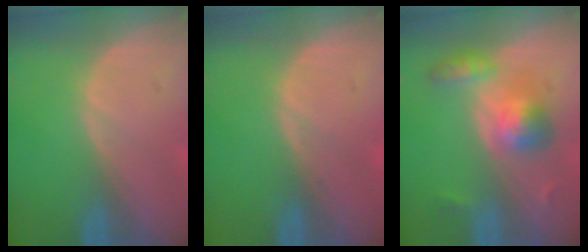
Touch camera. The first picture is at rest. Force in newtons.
{"total": 0.5, "press": 0.1, "slide": 0.5}
{"total": 5.7, "press": 5.4, "slide": 1.6}